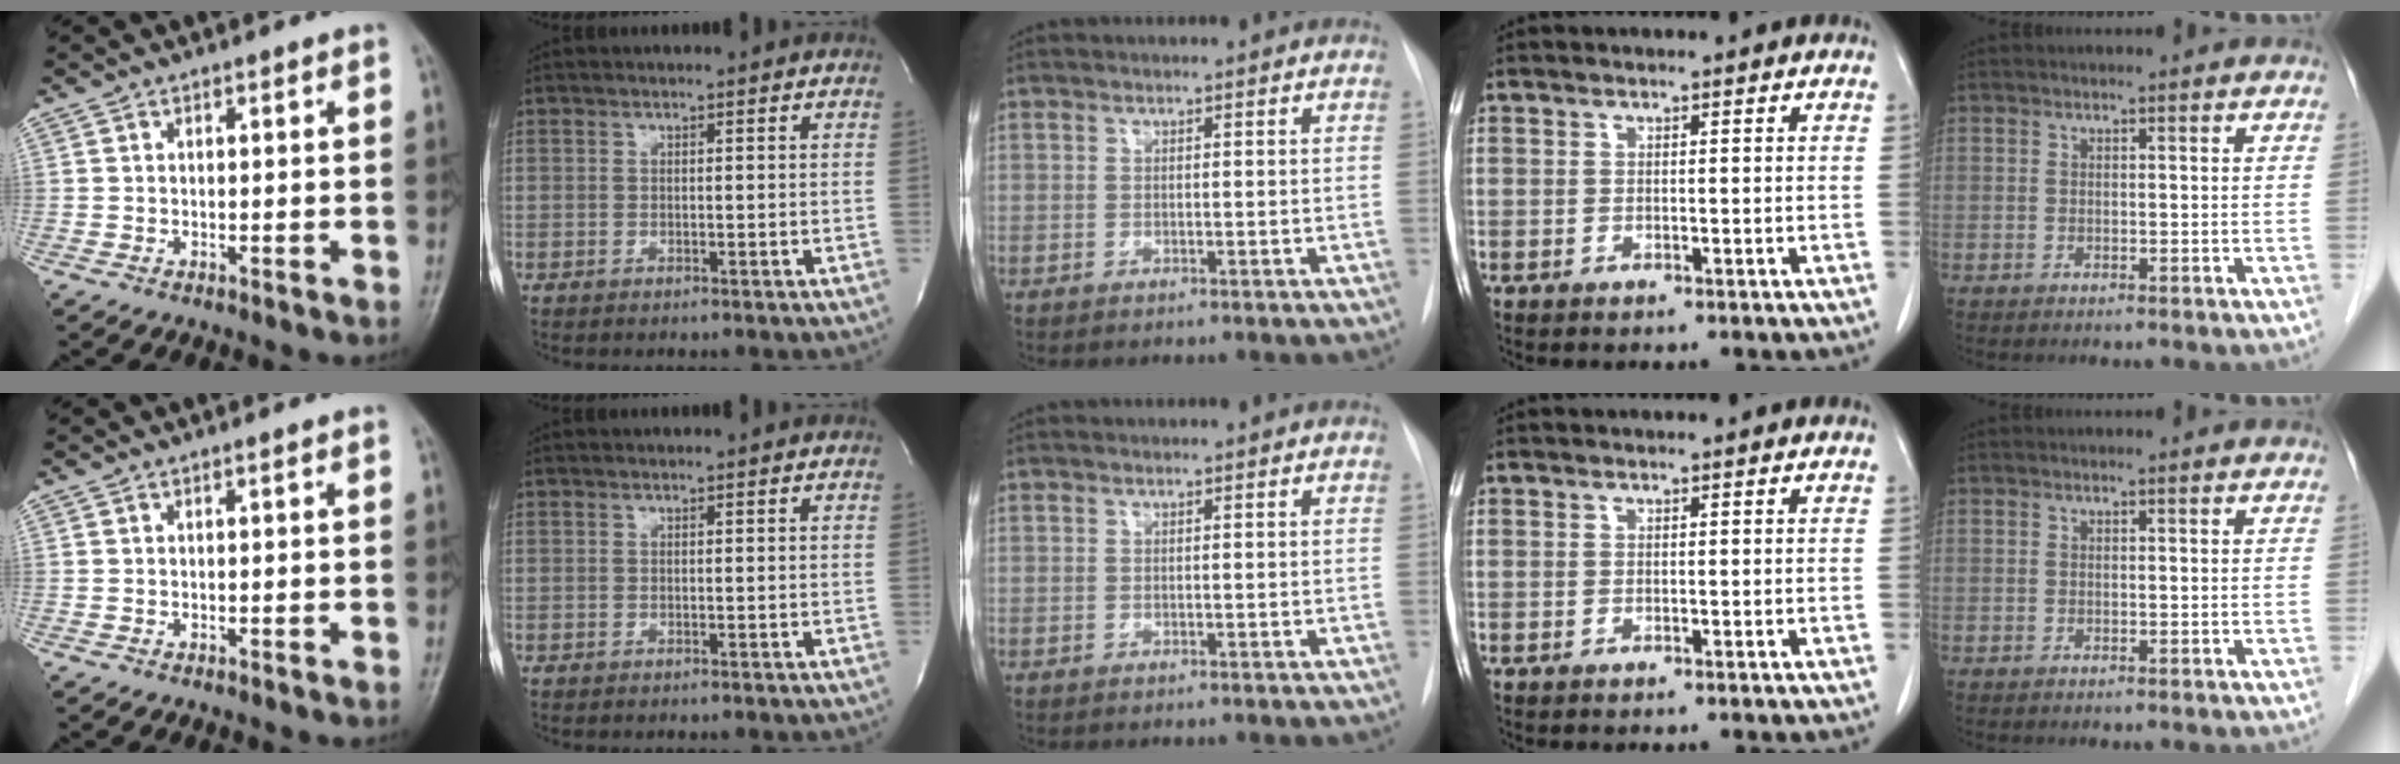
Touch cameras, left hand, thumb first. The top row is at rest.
{}